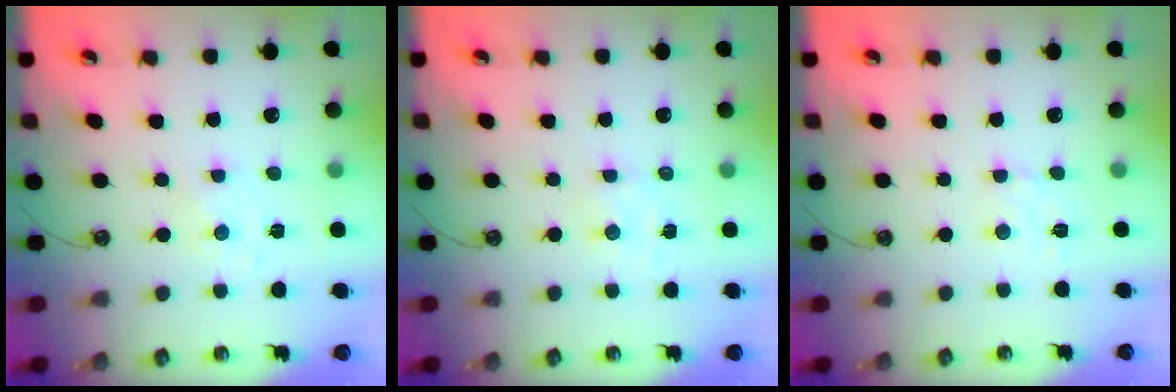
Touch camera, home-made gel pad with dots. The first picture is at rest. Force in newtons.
{"total": 1.9, "press": 1.9, "slide": 0.3}
{"total": 2.9, "press": 2.9, "slide": 0.7}